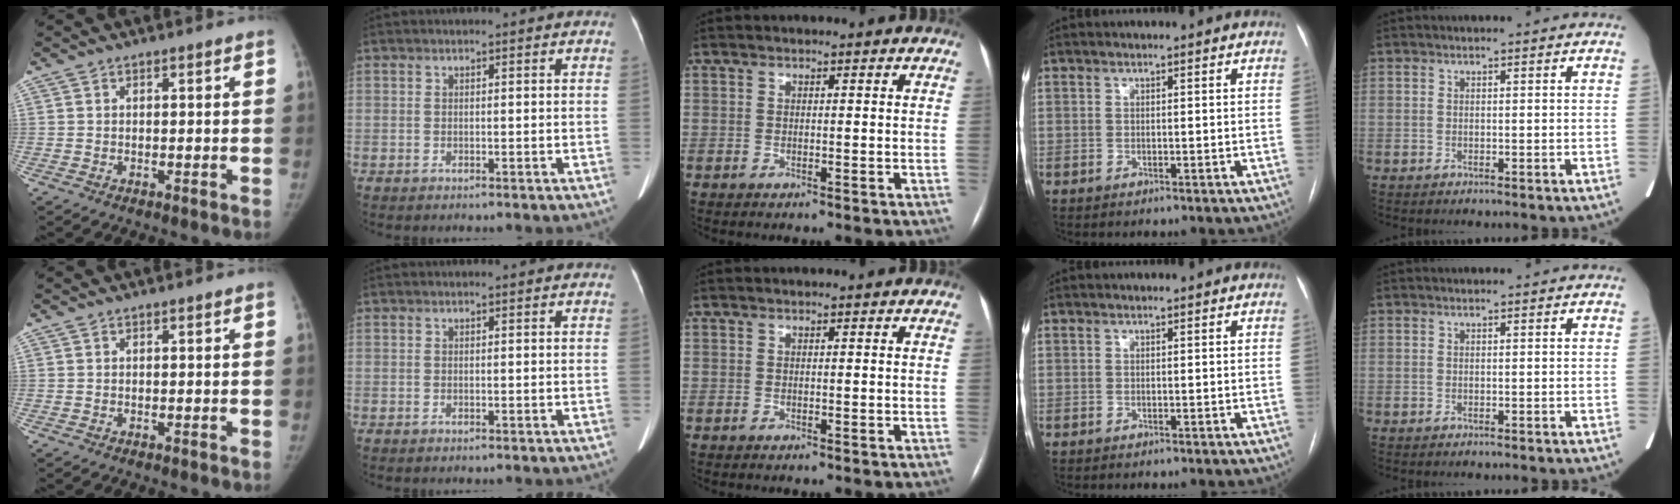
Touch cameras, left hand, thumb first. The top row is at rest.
{}